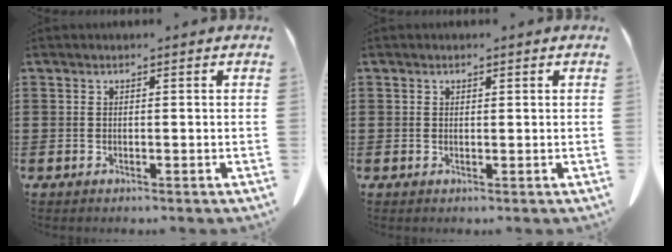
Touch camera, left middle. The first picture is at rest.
{"total": 0.5, "force": [0.4, 0.3, 0.1], "torque": [-0.004, 0.000, 0.009]}